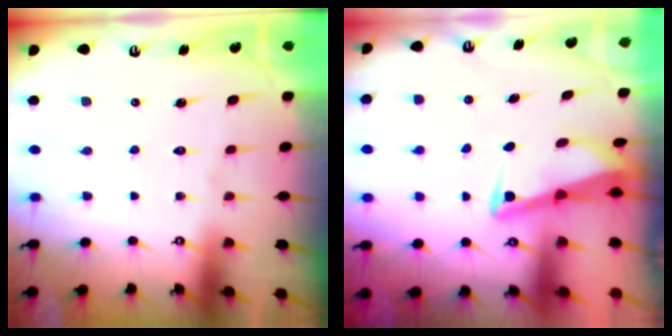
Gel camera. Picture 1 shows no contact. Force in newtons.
{"total": 3.0, "press": 3.0, "slide": 0.3}